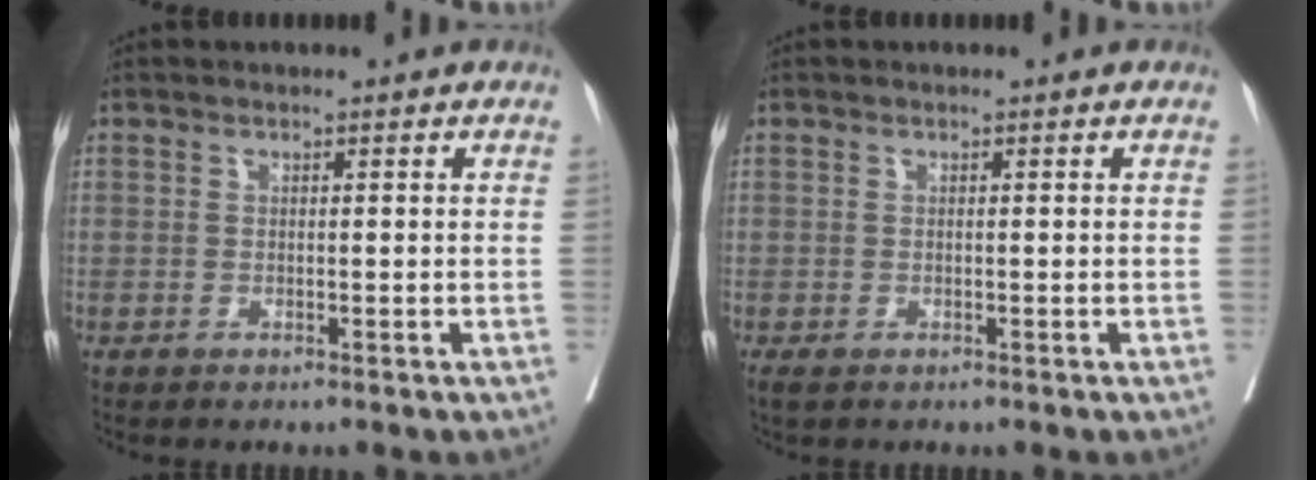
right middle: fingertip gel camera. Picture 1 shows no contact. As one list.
[{"total": 1.4, "force": [-0.9, 0.7, 0.7], "torque": [-0.012, -0.004, -0.011]}]